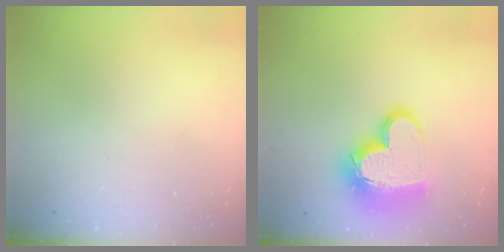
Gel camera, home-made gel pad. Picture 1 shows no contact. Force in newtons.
{"total": 19.4, "press": 19.3, "slide": 1.7}